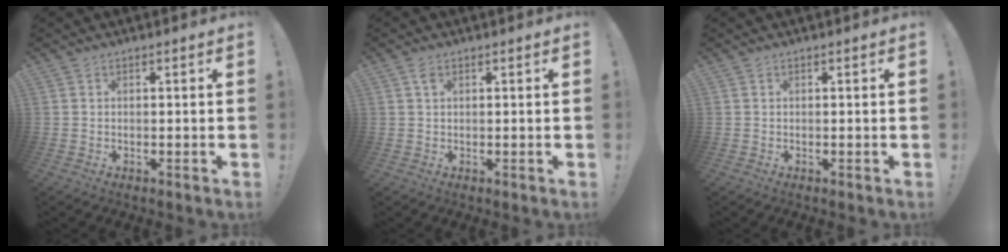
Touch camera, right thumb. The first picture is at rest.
{"total": 1.9, "force": [1.0, 1.0, 1.3], "torque": [-0.024, 0.001, 0.018]}
{"total": 0.0}